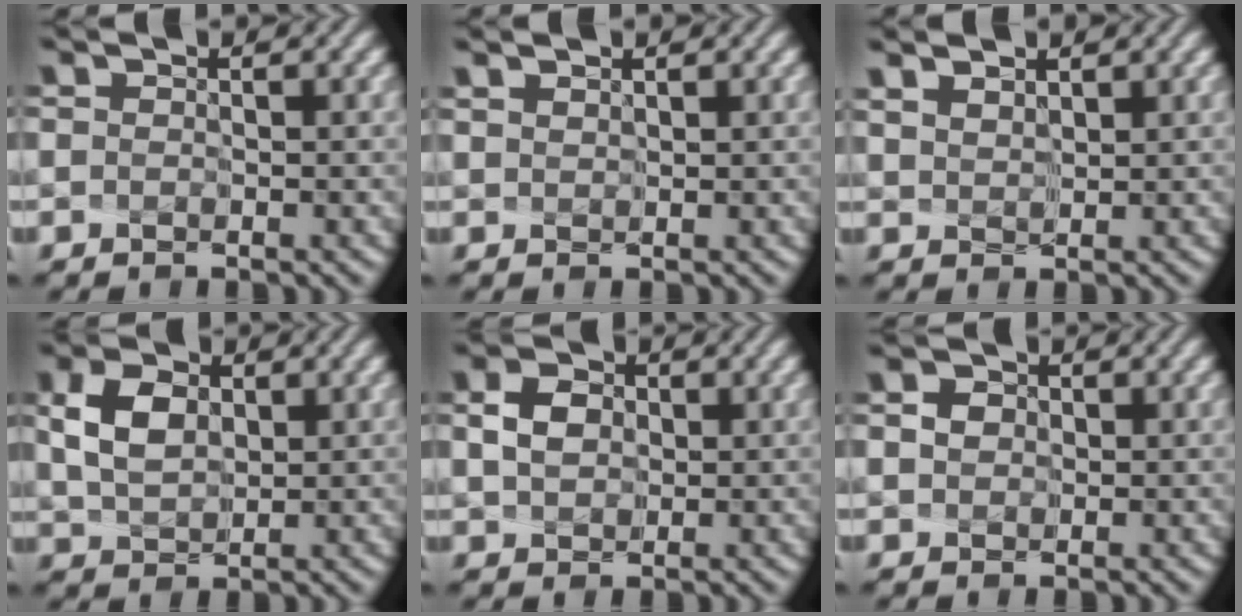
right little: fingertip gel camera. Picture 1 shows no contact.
{"total": 1.4, "force": [1.1, 0.6, 0.7], "torque": [-0.019, 0.018, 0.021]}
{"total": 3.3, "force": [2.5, 1.5, 1.5], "torque": [-0.048, 0.021, 0.051]}
{"total": 3.1, "force": [0.9, 2.1, 2.2], "torque": [-0.051, 0.003, 0.027]}
{"total": 2.0, "force": [0.0, 1.6, 1.1], "torque": [-0.030, 0.003, 0.009]}
{"total": 2.0, "force": [0.6, 1.7, 0.9], "torque": [0.002, 0.025, -0.005]}